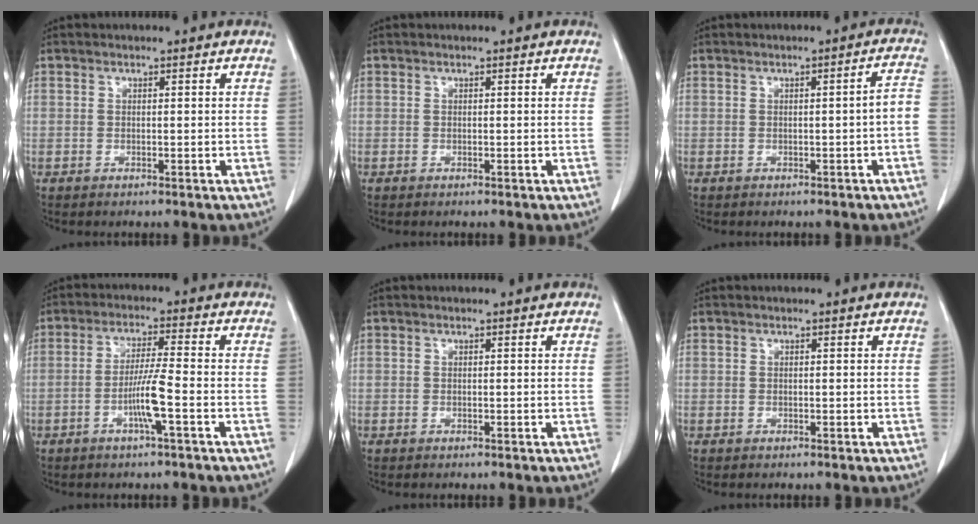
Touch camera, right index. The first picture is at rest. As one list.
[{"total": 0.0}, {"total": 2.7, "force": [-0.9, 0.0, 2.6], "torque": [-0.028, 0.009, -0.013]}, {"total": 5.6, "force": [-2.0, -0.6, 5.3], "torque": [-0.100, -0.001, -0.036]}, {"total": 0.0}, {"total": 0.0}]